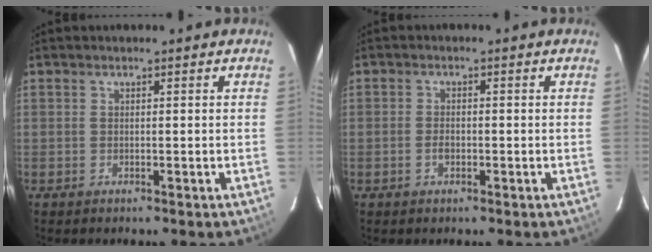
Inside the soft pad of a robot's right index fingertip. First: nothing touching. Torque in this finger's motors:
{"motor_torque": [0.00, 0.09, -0.05, -0.01]}